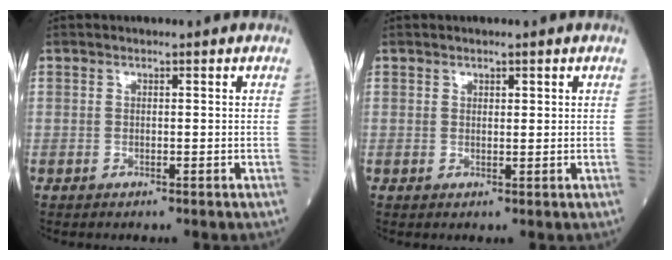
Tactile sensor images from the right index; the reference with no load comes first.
{"total": 0.9, "force": [0.5, 0.5, 0.6], "torque": [-0.008, -0.001, 0.008]}